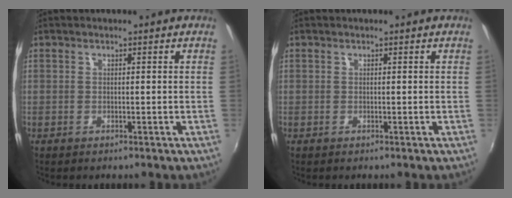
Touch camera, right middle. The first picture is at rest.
{"total": 0.0}